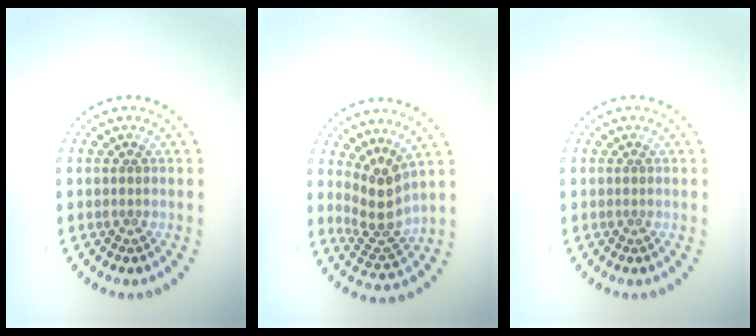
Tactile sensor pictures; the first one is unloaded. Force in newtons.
{"total": 3.4, "press": 2.7, "slide": 2.1}
{"total": 0.0}